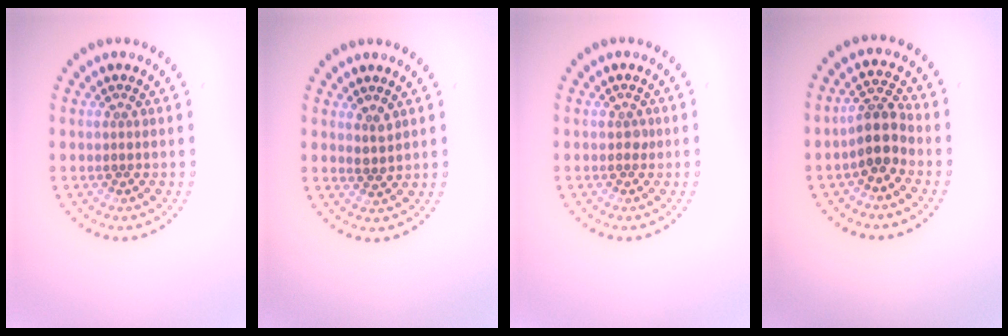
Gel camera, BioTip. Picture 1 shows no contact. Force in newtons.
{"total": 1.3, "press": 1.0, "slide": 0.8}
{"total": 0.5, "press": 0.5, "slide": 0.3}
{"total": 3.2, "press": 2.7, "slide": 1.8}